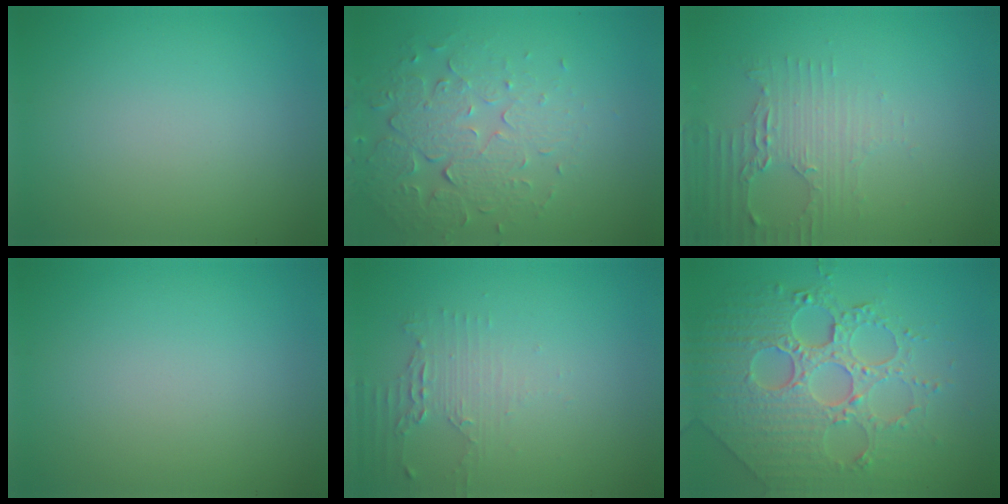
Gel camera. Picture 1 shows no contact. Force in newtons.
{"total": 5.5, "press": 3.6, "slide": 4.1}
{"total": 2.9, "press": 2.5, "slide": 1.5}
{"total": 0.0}
{"total": 2.2, "press": 1.7, "slide": 1.4}
{"total": 8.2, "press": 6.0, "slide": 5.5}